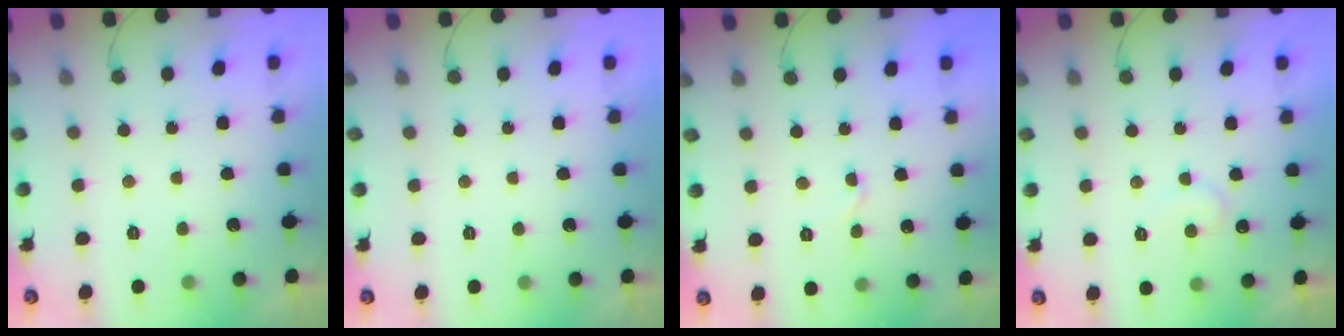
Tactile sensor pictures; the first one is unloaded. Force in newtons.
{"total": 1.7, "press": 1.7, "slide": 0.1}
{"total": 2.7, "press": 2.7, "slide": 0.3}
{"total": 8.2, "press": 8.1, "slide": 0.4}